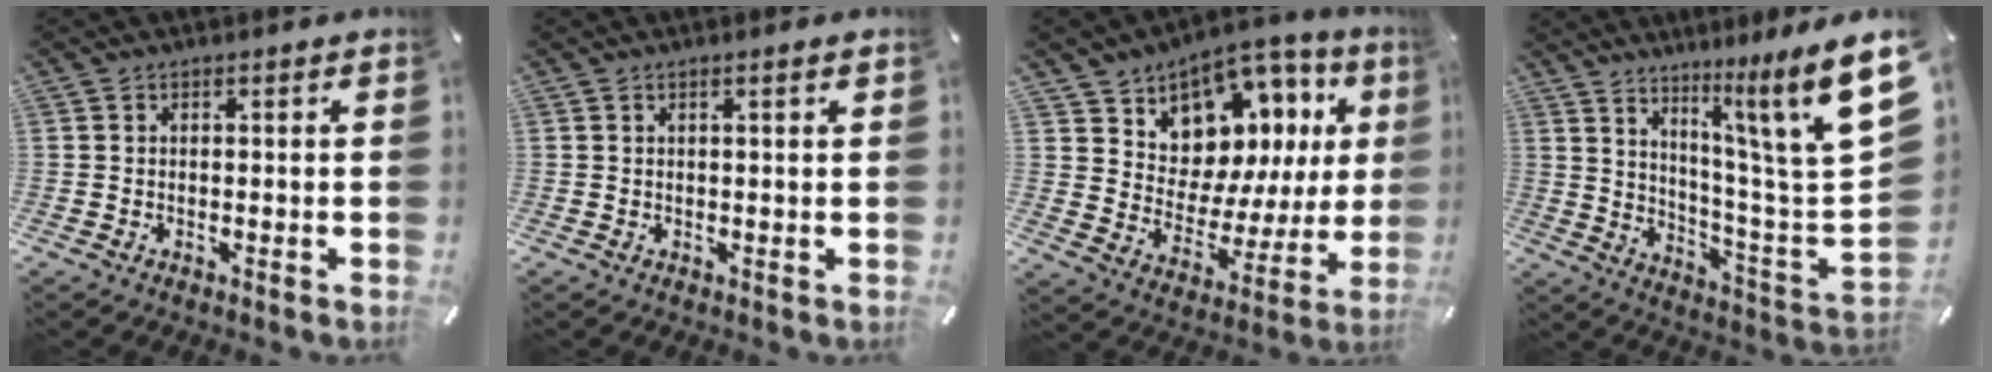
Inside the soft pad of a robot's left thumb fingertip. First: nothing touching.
{"total": 1.2, "force": [0.5, 0.0, 1.1], "torque": [-0.022, 0.000, 0.007]}
{"total": 10.5, "force": [7.0, 7.5, 2.2], "torque": [-0.034, -0.090, 0.123]}
{"total": 19.3, "force": [10.5, 2.3, 16.0], "torque": [-0.231, -0.088, 0.155]}